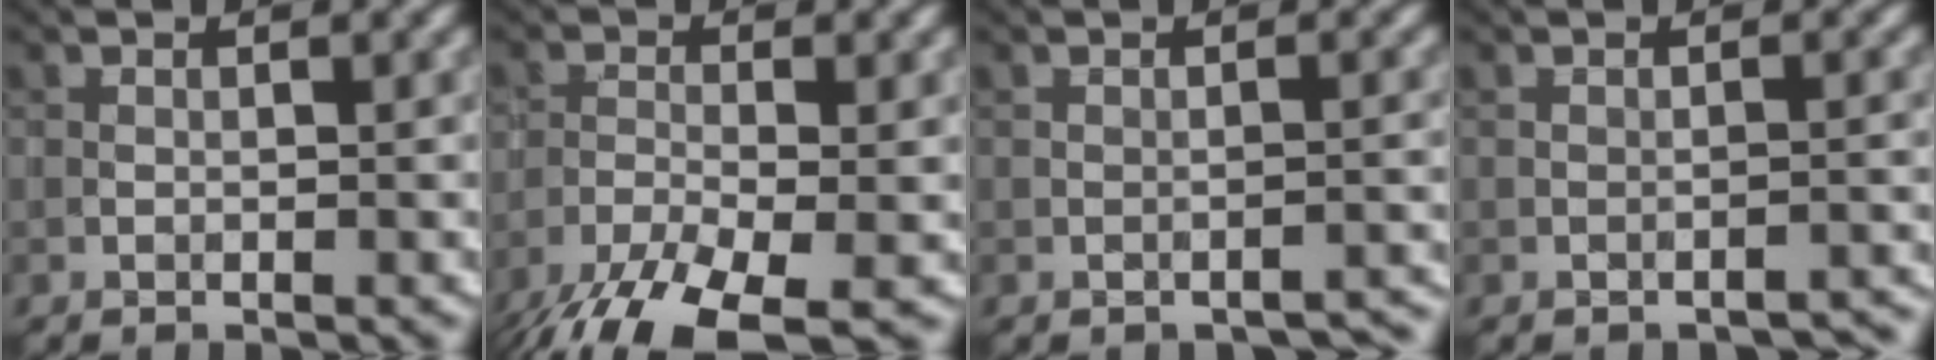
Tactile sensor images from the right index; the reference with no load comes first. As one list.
[{"total": 9.0, "force": [-6.2, 2.6, 5.9], "torque": [-0.129, -0.025, -0.120]}, {"total": 1.7, "force": [-1.6, 0.5, 0.4], "torque": [0.002, 0.006, -0.020]}, {"total": 1.7, "force": [-1.6, 0.3, 0.2], "torque": [0.006, 0.008, -0.021]}]